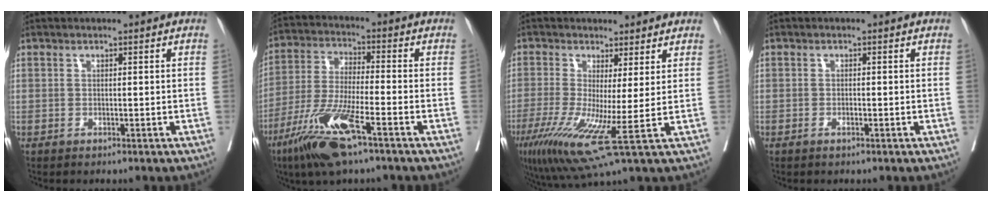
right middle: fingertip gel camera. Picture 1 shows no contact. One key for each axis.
{"total": 12.6, "fx": -7.1, "fy": 1.3, "fz": 10.3, "tx": -0.212, "ty": -0.029, "tz": -0.134}
{"total": 9.8, "fx": -2.2, "fy": -0.3, "fz": 9.5, "tx": -0.181, "ty": -0.022, "tz": -0.035}
{"total": 0.7, "fx": -0.4, "fy": 0.2, "fz": 0.5, "tx": -0.011, "ty": 0.001, "tz": -0.007}